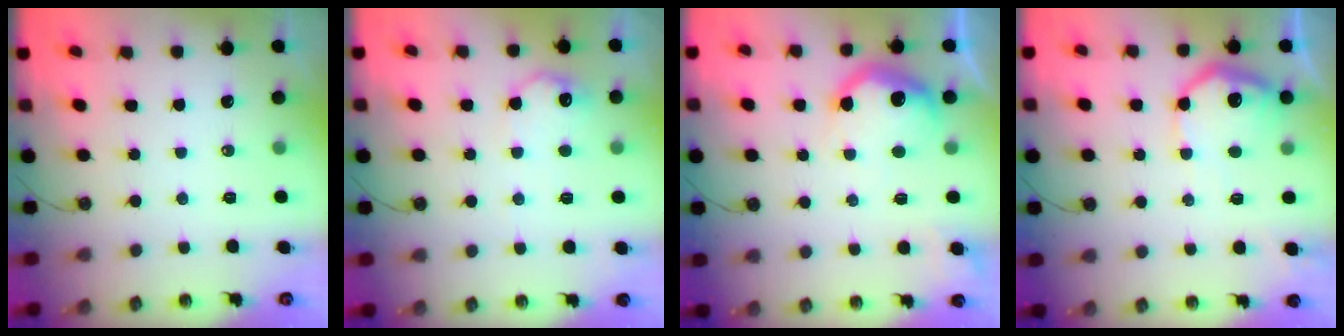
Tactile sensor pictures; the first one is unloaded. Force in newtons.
{"total": 9.9, "press": 9.8, "slide": 0.6}
{"total": 16.7, "press": 16.6, "slide": 1.4}
{"total": 13.7, "press": 13.7, "slide": 0.9}